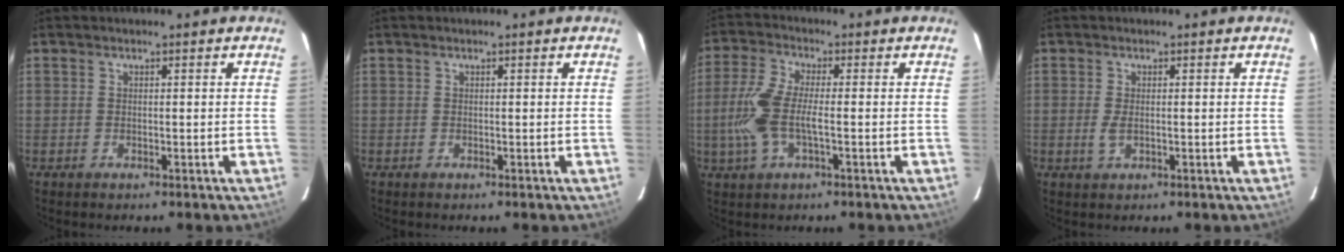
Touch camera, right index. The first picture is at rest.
{"total": 0.0}
{"total": 9.2, "force": [-1.6, 2.9, 8.6], "torque": [-0.195, 0.002, -0.034]}
{"total": 2.2, "force": [-0.3, 1.0, 1.9], "torque": [-0.040, -0.003, -0.005]}